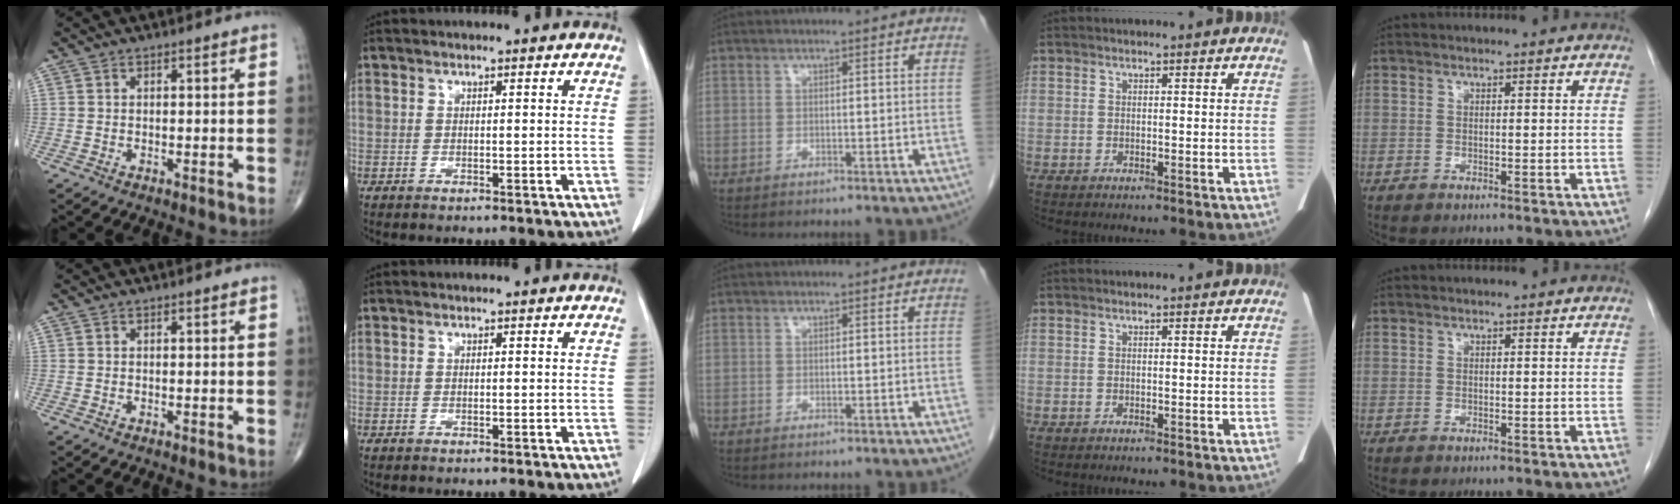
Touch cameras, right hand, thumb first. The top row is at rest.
{}